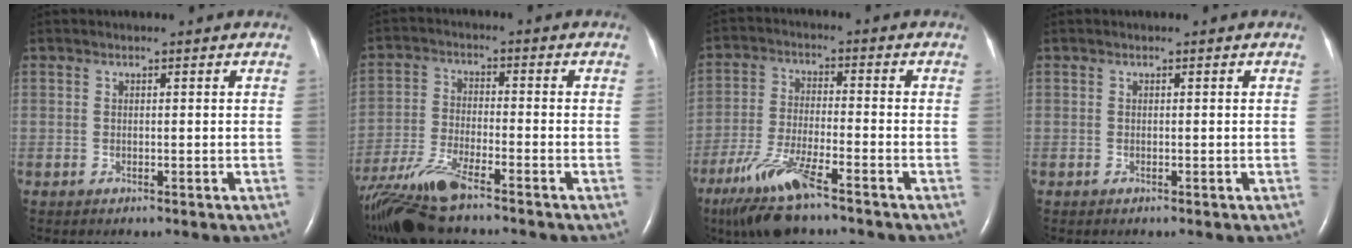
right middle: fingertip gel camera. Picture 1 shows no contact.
{"total": 11.8, "force": [-9.3, 1.7, 7.0], "torque": [-0.147, -0.022, -0.173]}
{"total": 10.5, "force": [-7.0, 1.4, 7.7], "torque": [-0.166, -0.027, -0.130]}
{"total": 0.0}